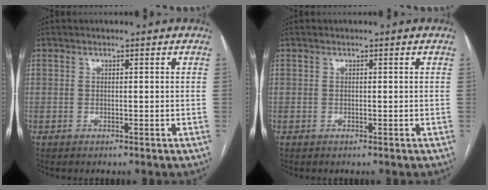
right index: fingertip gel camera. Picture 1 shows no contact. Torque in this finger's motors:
{"motor_torque": [-0.03, 0.02, 0.00, 0.01]}